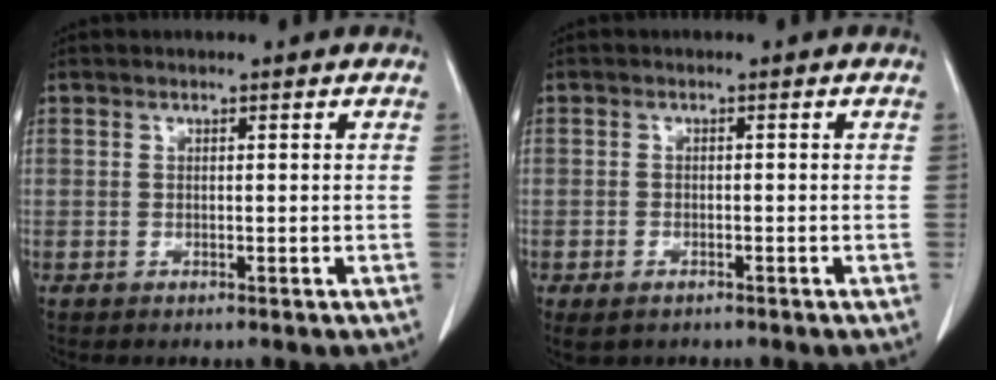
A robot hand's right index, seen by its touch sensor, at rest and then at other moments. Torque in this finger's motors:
{"motor_torque": [0.94, -0.85, 0.23, 0.05]}